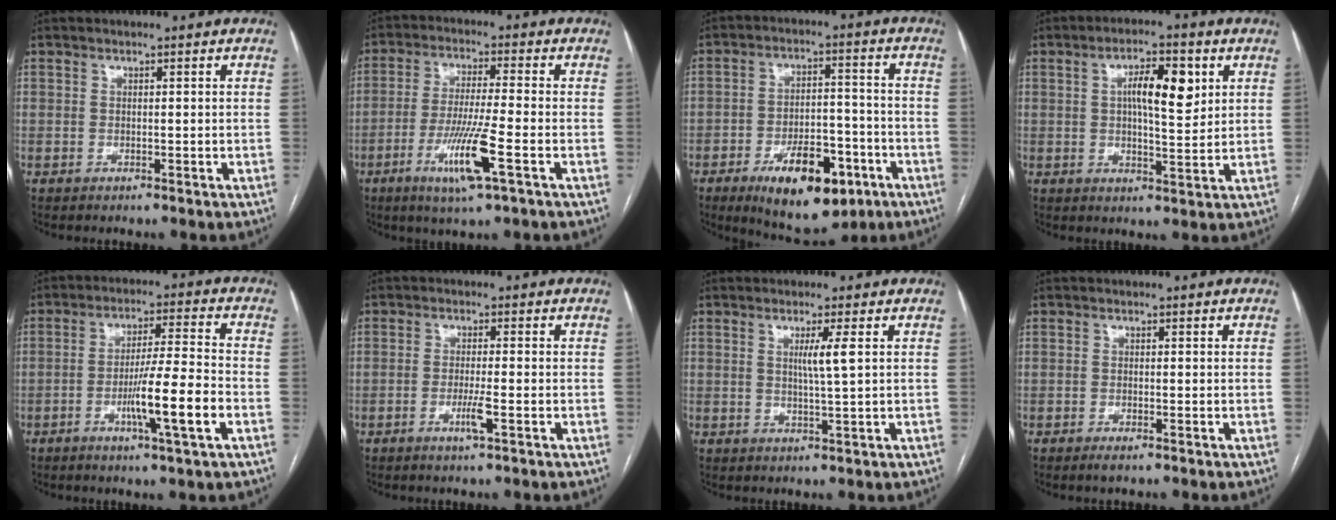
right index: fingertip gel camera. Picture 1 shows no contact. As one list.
[{"total": 9.9, "force": [-4.1, -0.2, 9.0], "torque": [-0.177, -0.017, -0.076]}, {"total": 14.3, "force": [-7.3, 6.0, 10.8], "torque": [-0.165, 0.004, -0.105]}, {"total": 8.1, "force": [2.4, 2.3, 7.4], "torque": [-0.124, 0.012, 0.038]}, {"total": 10.2, "force": [-3.7, -0.4, 9.5], "torque": [-0.166, -0.007, -0.063]}, {"total": 3.2, "force": [-1.5, -0.2, 2.9], "torque": [-0.057, -0.005, -0.027]}, {"total": 3.1, "force": [0.8, -0.5, 3.0], "torque": [-0.056, -0.005, 0.013]}, {"total": 1.4, "force": [-1.0, 0.2, 1.0], "torque": [-0.017, -0.002, -0.014]}]